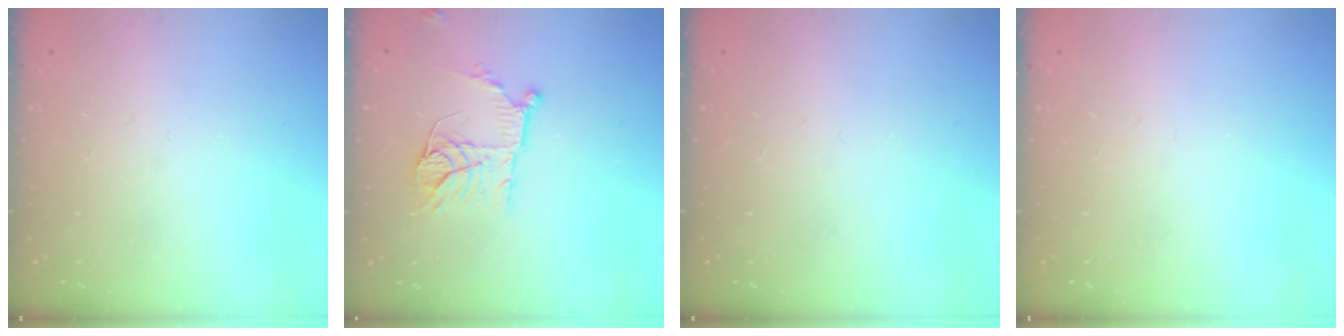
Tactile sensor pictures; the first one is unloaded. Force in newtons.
{"total": 12.2, "press": 12.1, "slide": 1.1}
{"total": 0.0}
{"total": 0.0}